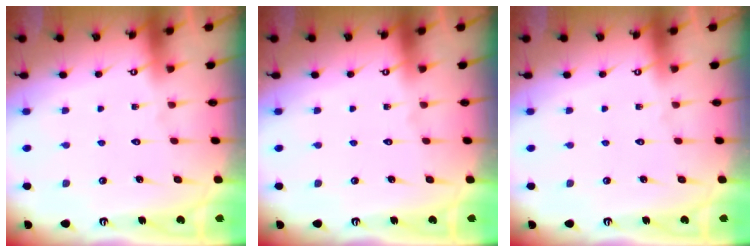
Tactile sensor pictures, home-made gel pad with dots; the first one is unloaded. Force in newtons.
{"total": 0.0}
{"total": 0.0}